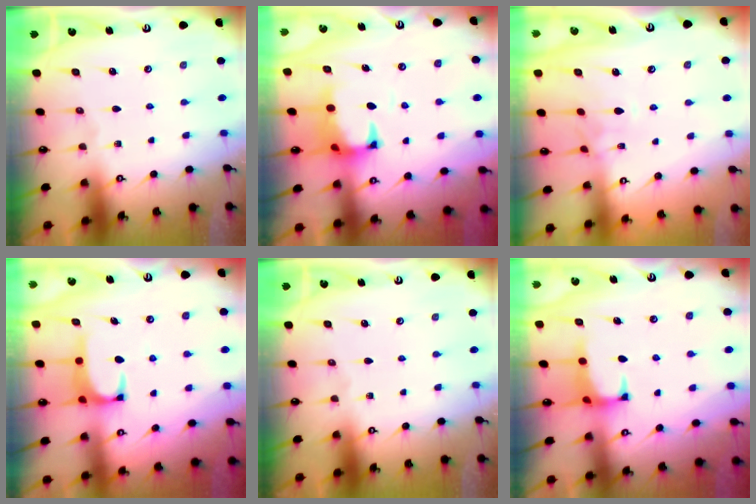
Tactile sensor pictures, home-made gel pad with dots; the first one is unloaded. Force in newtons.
{"total": 1.8, "press": 1.4, "slide": 1.1}
{"total": 1.2, "press": 0.9, "slide": 0.8}
{"total": 1.2, "press": 1.1, "slide": 0.5}
{"total": 0.0}
{"total": 1.2, "press": 1.0, "slide": 0.6}